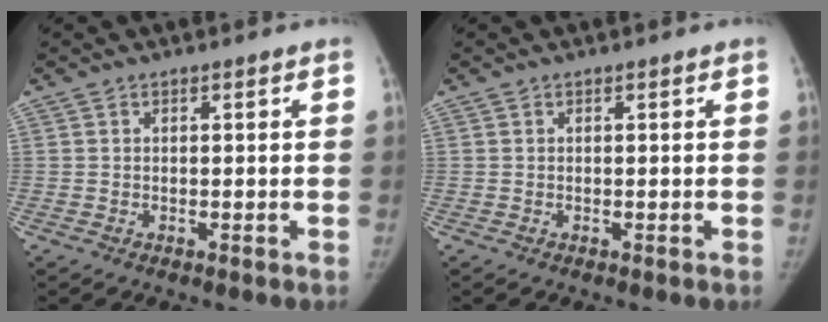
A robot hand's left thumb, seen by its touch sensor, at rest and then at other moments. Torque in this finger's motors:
{"motor_torque": [0.01, 0.00, 0.29, -0.19, 0.00]}